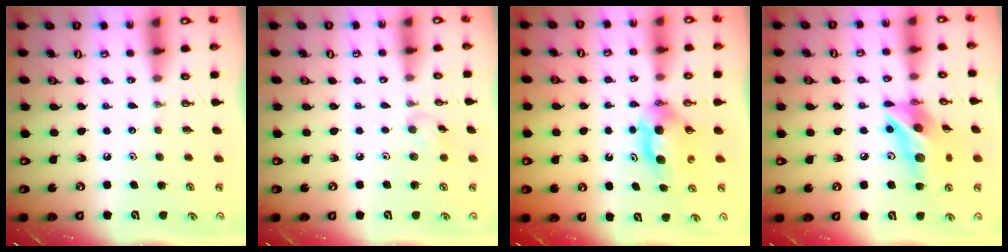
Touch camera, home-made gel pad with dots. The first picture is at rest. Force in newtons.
{"total": 5.1, "press": 5.0, "slide": 1.0}
{"total": 6.7, "press": 5.7, "slide": 3.5}
{"total": 14.7, "press": 14.7, "slide": 1.3}